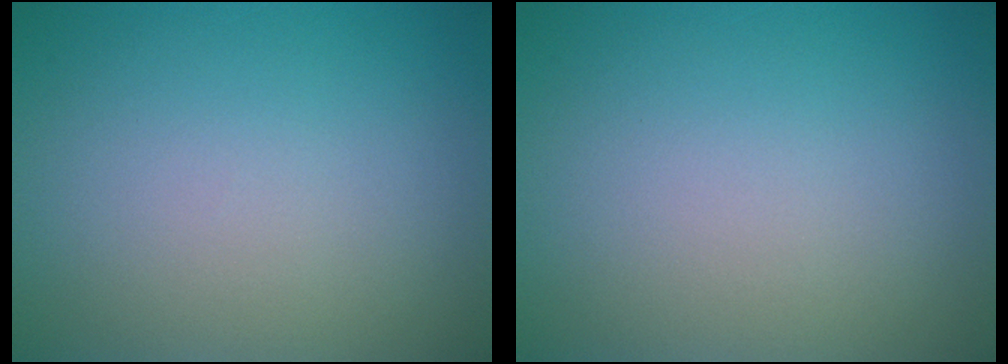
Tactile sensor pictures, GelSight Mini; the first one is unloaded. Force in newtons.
{"total": 0.0}